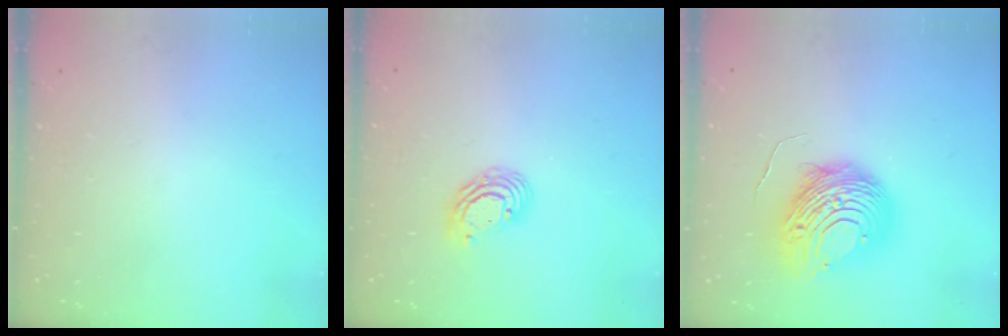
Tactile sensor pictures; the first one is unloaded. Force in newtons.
{"total": 6.1, "press": 6.1, "slide": 0.3}
{"total": 13.6, "press": 13.5, "slide": 1.3}